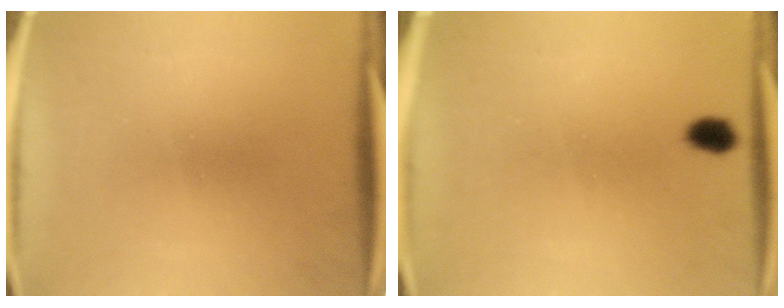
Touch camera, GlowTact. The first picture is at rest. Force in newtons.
{"total": 2.4}